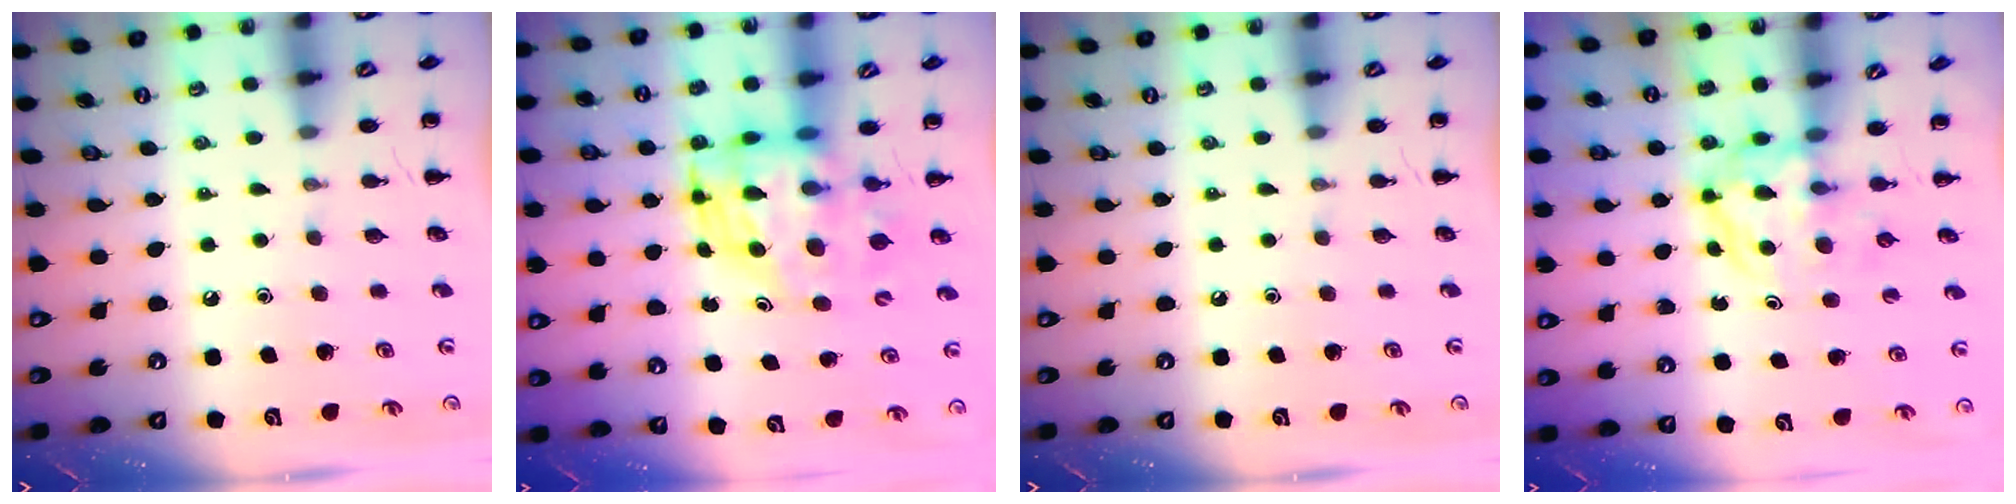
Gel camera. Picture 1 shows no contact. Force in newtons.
{"total": 8.5, "press": 8.4, "slide": 1.4}
{"total": 0.0}
{"total": 3.9, "press": 3.9, "slide": 0.5}